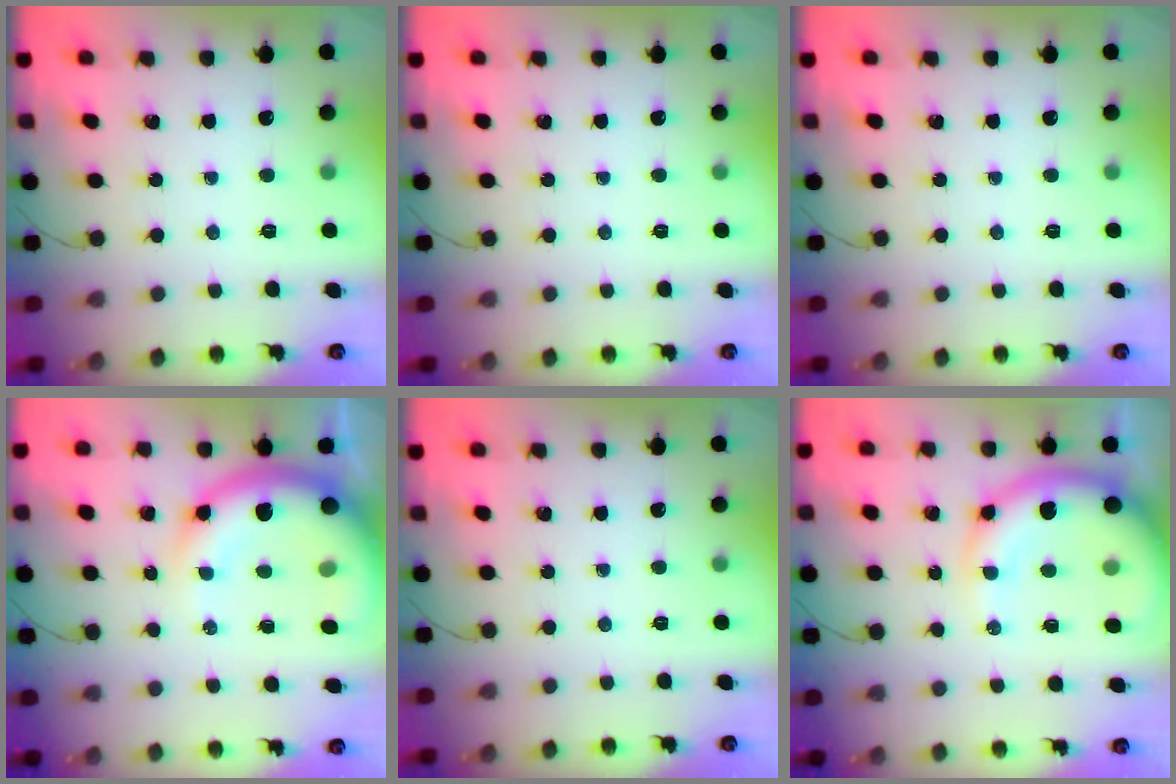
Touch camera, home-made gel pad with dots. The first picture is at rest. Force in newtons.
{"total": 0.0}
{"total": 0.0}
{"total": 15.9, "press": 15.6, "slide": 3.1}
{"total": 0.0}
{"total": 15.0, "press": 14.7, "slide": 3.2}